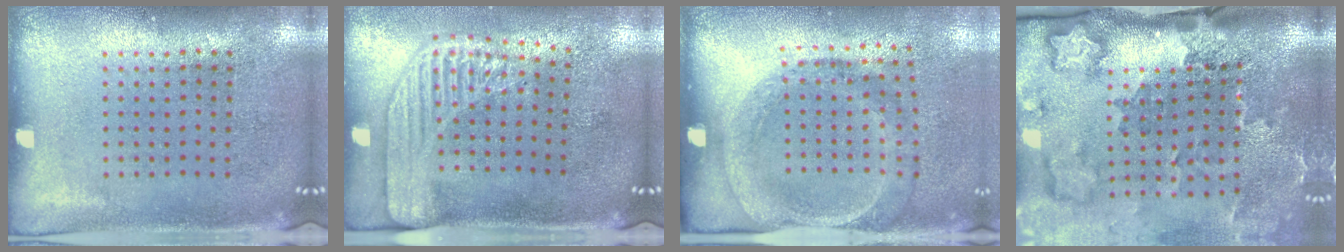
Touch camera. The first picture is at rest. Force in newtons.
{"total": 2.2, "press": 1.7, "slide": 1.3}
{"total": 1.8, "press": 1.1, "slide": 1.4}
{"total": 3.5, "press": 2.2, "slide": 2.7}